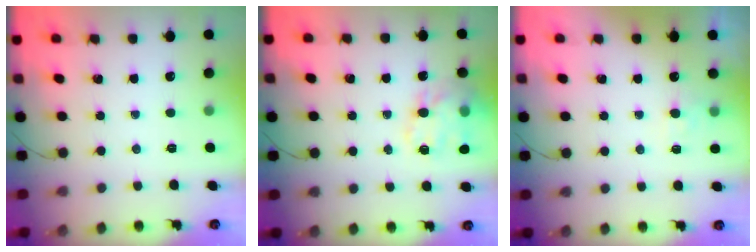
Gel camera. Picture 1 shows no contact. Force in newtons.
{"total": 17.1, "press": 16.9, "slide": 2.7}
{"total": 2.5, "press": 2.1, "slide": 1.5}